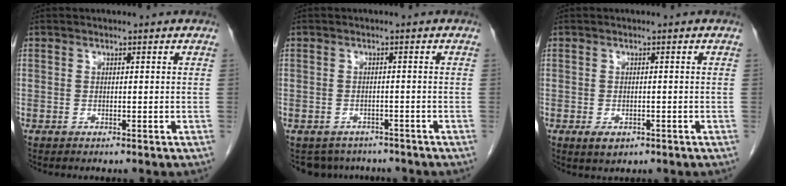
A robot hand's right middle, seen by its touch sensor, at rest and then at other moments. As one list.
[{"total": 5.0, "force": [-4.4, 2.4, -0.1], "torque": [0.010, 0.005, -0.056]}, {"total": 2.2, "force": [-1.1, 1.3, 1.4], "torque": [-0.021, -0.001, -0.005]}]